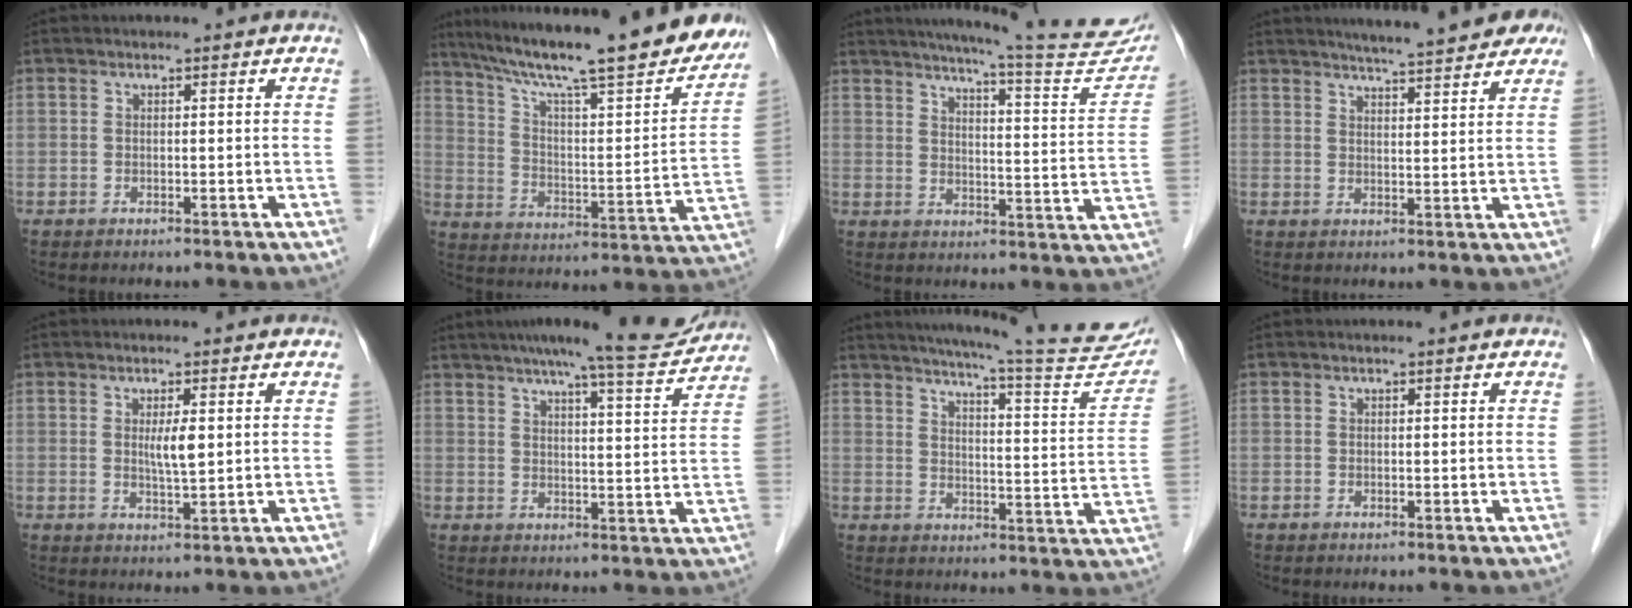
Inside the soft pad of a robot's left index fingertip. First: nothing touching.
{"total": 27.1, "force": [22.7, 3.0, 14.4], "torque": [-0.237, -0.020, 0.320]}
{"total": 21.6, "force": [19.5, 0.8, 9.3], "torque": [-0.129, -0.061, 0.234]}
{"total": 13.2, "force": [11.5, 1.7, 6.4], "torque": [-0.082, 0.012, 0.133]}
{"total": 3.1, "force": [0.7, 0.3, 3.0], "torque": [-0.055, -0.004, 0.013]}
{"total": 12.8, "force": [11.8, 0.5, 5.1], "torque": [-0.072, -0.005, 0.150]}
{"total": 22.7, "force": [20.3, 1.1, 10.1], "torque": [-0.146, -0.061, 0.246]}
{"total": 0.0}